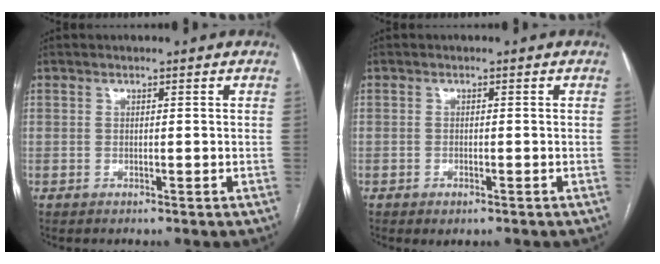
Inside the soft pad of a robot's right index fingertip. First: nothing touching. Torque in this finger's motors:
{"motor_torque": [0.47, -0.56, 0.21, 0.03]}